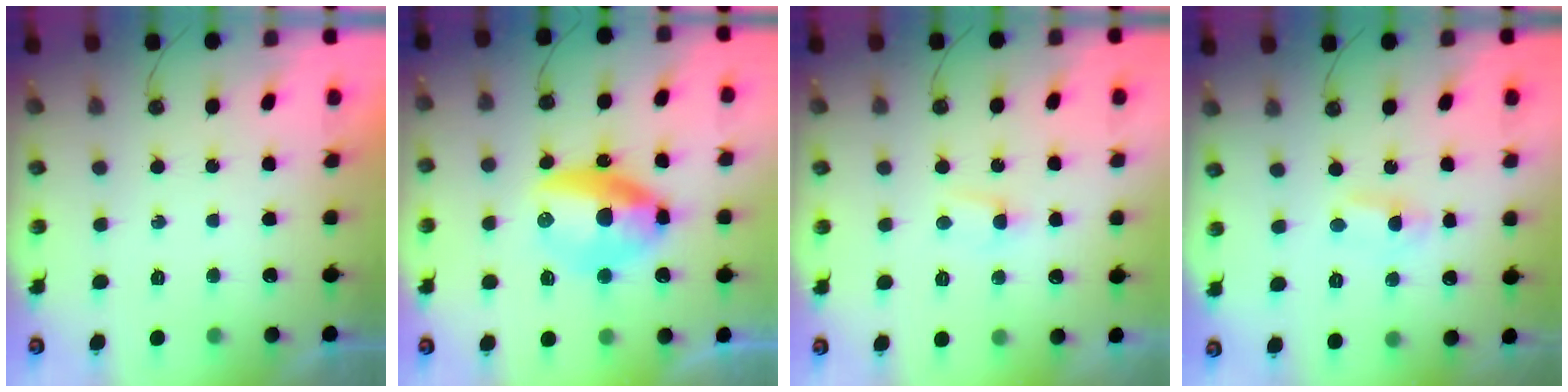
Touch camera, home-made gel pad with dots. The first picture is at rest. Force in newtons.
{"total": 12.7, "press": 12.7, "slide": 0.5}
{"total": 2.6, "press": 2.6, "slide": 0.3}
{"total": 1.5, "press": 1.3, "slide": 0.7}